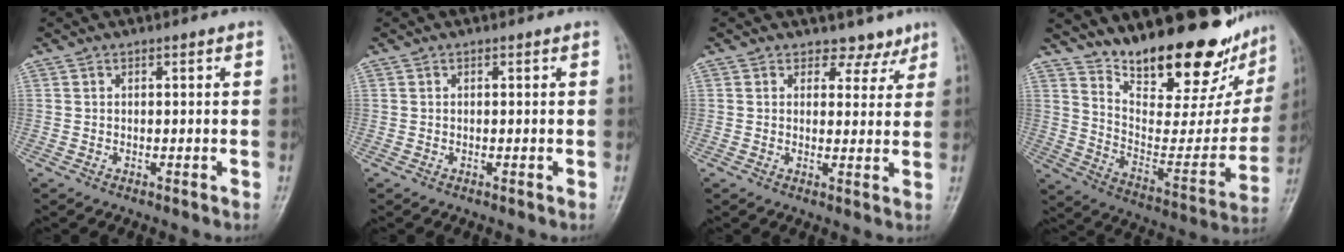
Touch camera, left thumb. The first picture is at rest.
{"total": 0.0}
{"total": 3.9, "force": [3.1, 2.3, 0.1], "torque": [0.025, -0.022, 0.034]}
{"total": 26.4, "force": [20.1, 8.9, 14.6], "torque": [-0.184, -0.111, 0.300]}